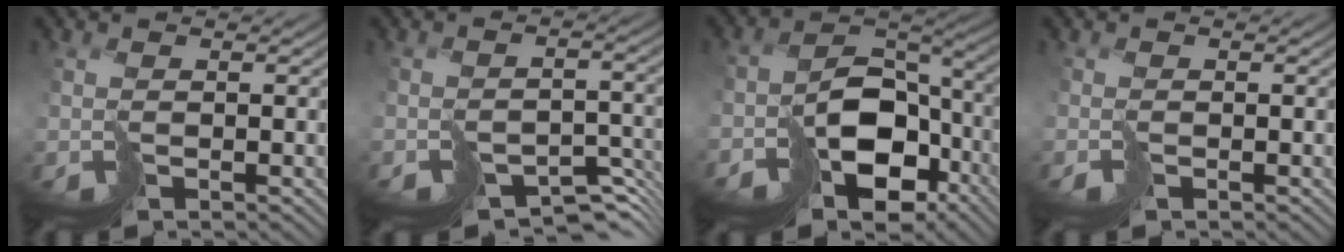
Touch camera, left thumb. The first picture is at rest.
{"total": 6.4, "force": [-5.2, 2.6, 2.6], "torque": [-0.028, -0.011, -0.061]}
{"total": 10.4, "force": [-5.0, 6.8, 6.0], "torque": [-0.085, -0.007, -0.092]}
{"total": 0.9, "force": [-0.2, -0.3, -0.8], "torque": [0.026, 0.004, -0.006]}